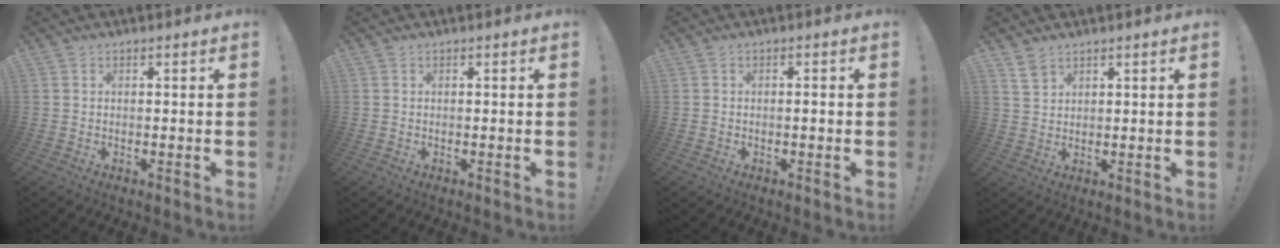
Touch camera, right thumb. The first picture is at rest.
{"total": 0.0}
{"total": 0.9, "force": [-0.5, 0.2, 0.8], "torque": [-0.011, 0.000, -0.009]}
{"total": 3.8, "force": [2.9, 2.0, 1.4], "torque": [-0.024, -0.016, 0.056]}